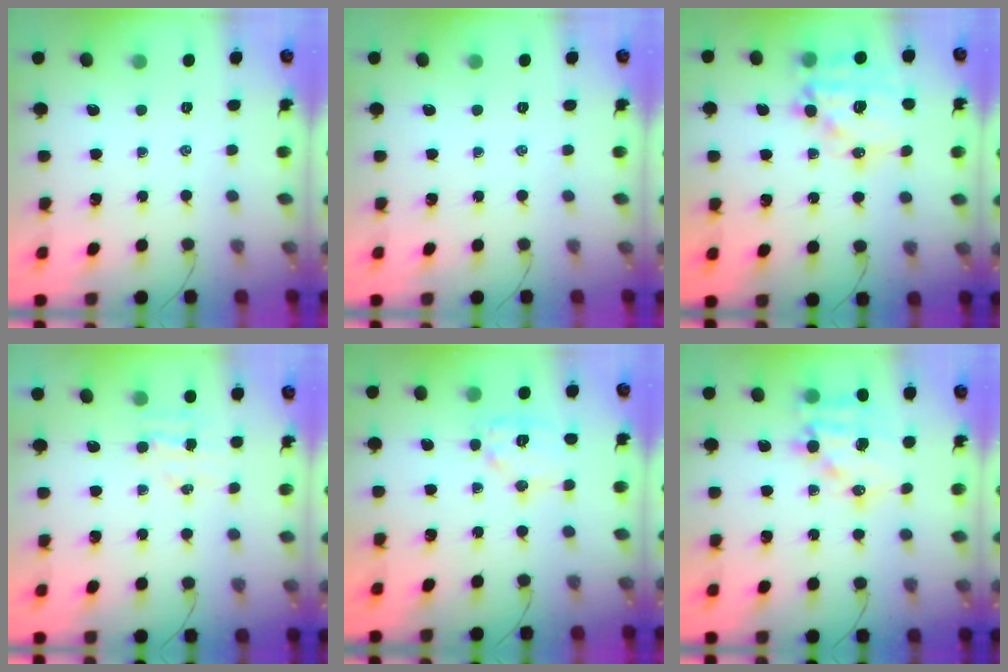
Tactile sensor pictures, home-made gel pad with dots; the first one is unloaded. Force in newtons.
{"total": 0.0}
{"total": 15.3, "press": 14.9, "slide": 3.4}
{"total": 4.5, "press": 4.4, "slide": 0.8}
{"total": 10.7, "press": 10.7, "slide": 0.4}
{"total": 13.8, "press": 13.4, "slide": 3.0}